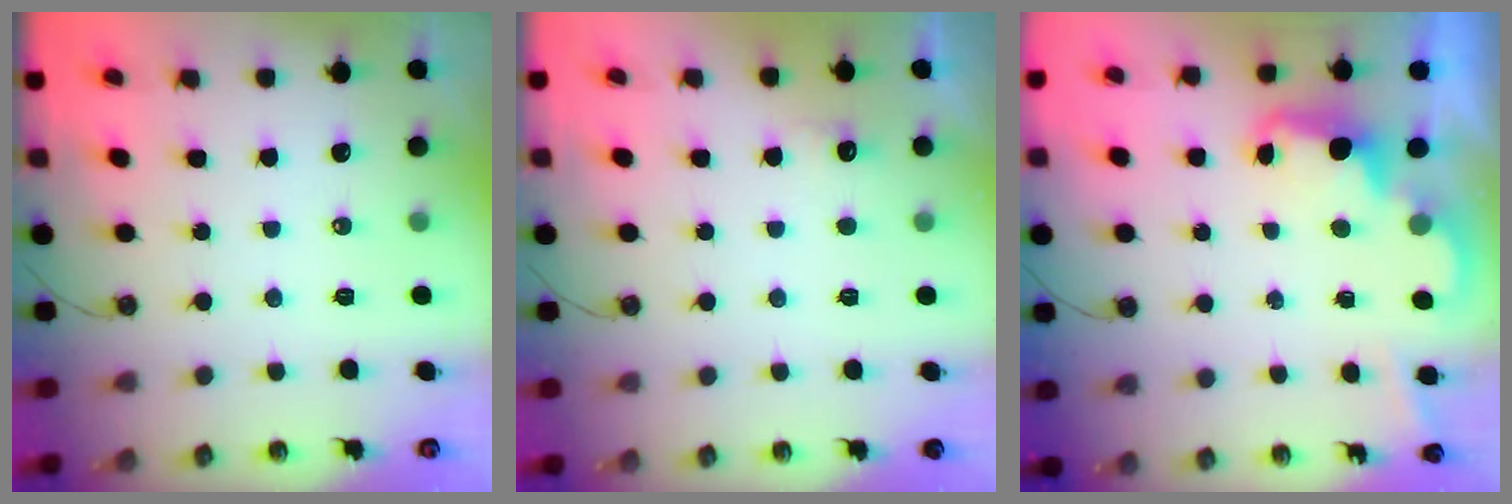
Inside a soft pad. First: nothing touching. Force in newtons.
{"total": 4.0, "press": 3.8, "slide": 1.1}
{"total": 2.3, "press": 2.3, "slide": 0.5}